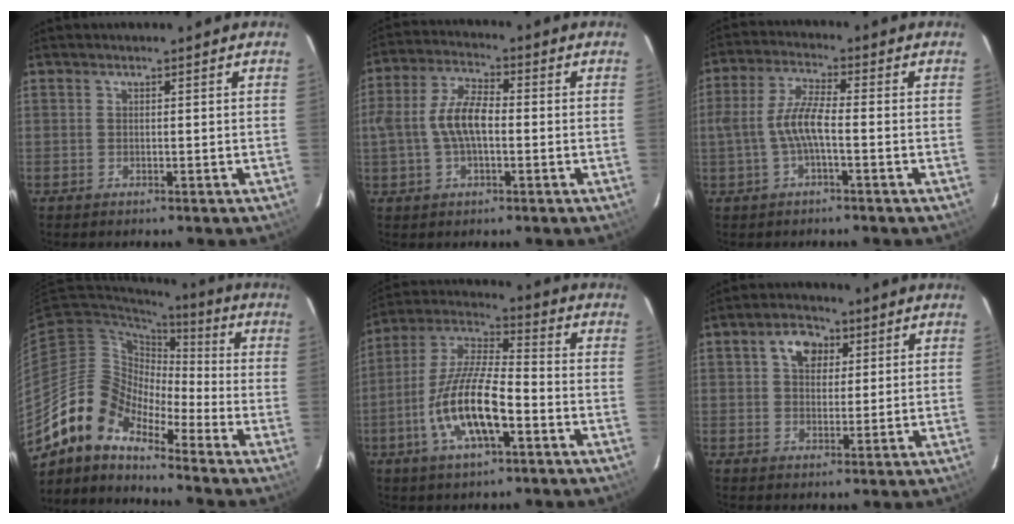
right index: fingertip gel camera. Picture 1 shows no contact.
{"total": 9.1, "force": [-1.0, 4.4, 7.9], "torque": [-0.161, 0.015, -0.017]}
{"total": 7.2, "force": [-1.6, 1.7, 6.9], "torque": [-0.145, 0.008, -0.029]}
{"total": 12.8, "force": [-10.7, 5.2, 4.6], "torque": [-0.076, 0.016, -0.219]}
{"total": 15.1, "force": [-5.5, 4.5, 13.3], "torque": [-0.274, -0.006, -0.107]}
{"total": 5.9, "force": [2.2, 4.2, 3.5], "torque": [-0.054, 0.021, 0.038]}